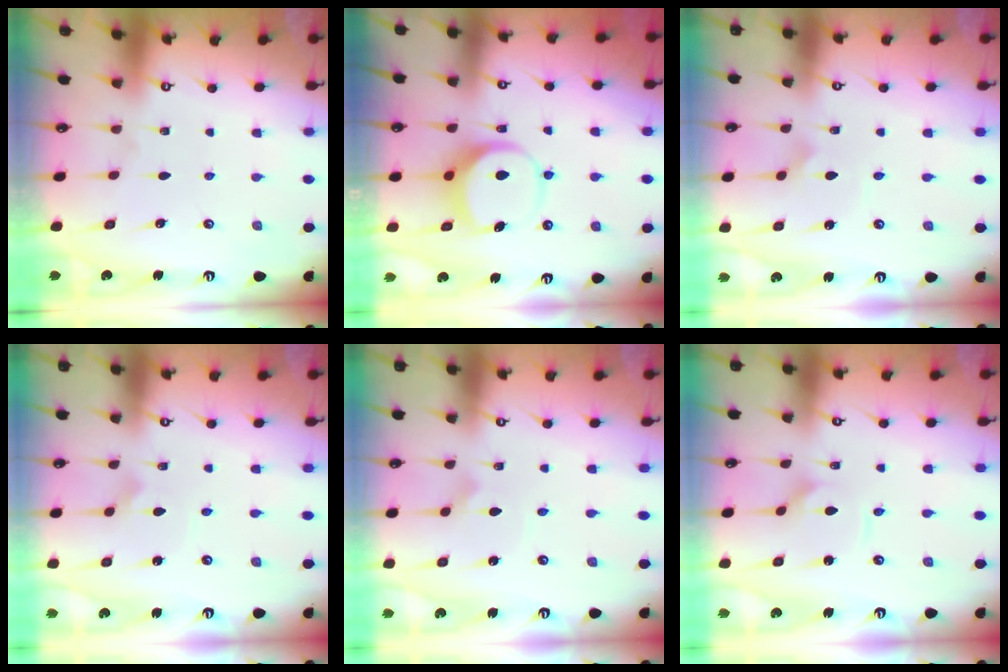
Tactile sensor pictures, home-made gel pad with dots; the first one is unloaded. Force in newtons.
{"total": 9.4, "press": 9.4, "slide": 0.4}
{"total": 2.8, "press": 2.8, "slide": 0.2}
{"total": 1.5, "press": 1.5, "slide": 0.0}
{"total": 1.5, "press": 1.5, "slide": 0.0}
{"total": 2.3, "press": 2.3, "slide": 0.1}